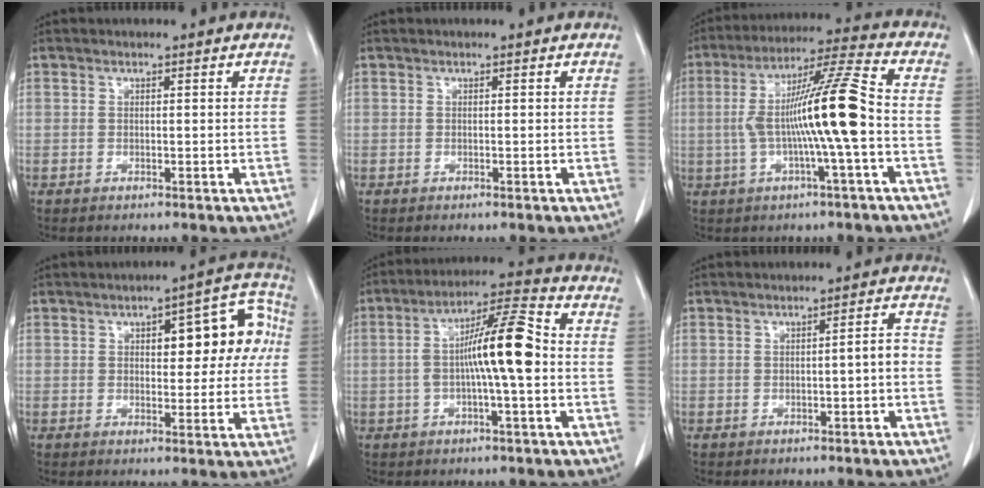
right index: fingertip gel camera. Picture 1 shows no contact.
{"total": 0.0}
{"total": 13.3, "force": [-1.4, -0.6, 13.2], "torque": [-0.242, 0.016, -0.033]}
{"total": 10.7, "force": [2.2, 4.5, 9.5], "torque": [-0.102, 0.039, 0.027]}
{"total": 11.3, "force": [-0.6, 1.1, 11.2], "torque": [-0.196, 0.023, -0.017]}
{"total": 2.3, "force": [-0.7, 0.2, 2.2], "torque": [-0.025, 0.005, -0.012]}